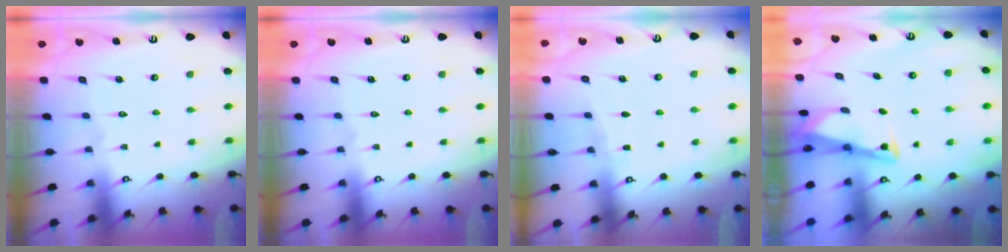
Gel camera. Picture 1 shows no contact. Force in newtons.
{"total": 0.0}
{"total": 3.3, "press": 3.2, "slide": 0.4}
{"total": 2.9, "press": 2.8, "slide": 0.4}